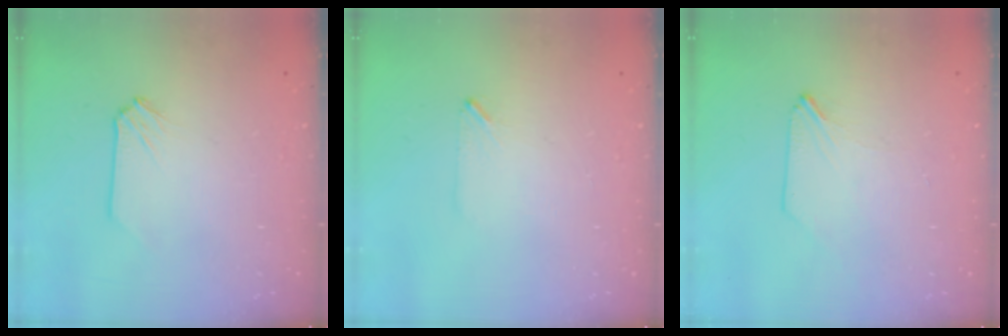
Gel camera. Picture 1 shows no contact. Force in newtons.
{"total": 0.7, "press": 0.6, "slide": 0.3}
{"total": 0.6, "press": 0.6, "slide": 0.1}